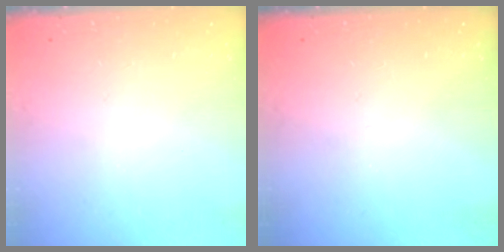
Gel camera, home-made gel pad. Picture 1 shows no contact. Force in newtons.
{"total": 0.0}